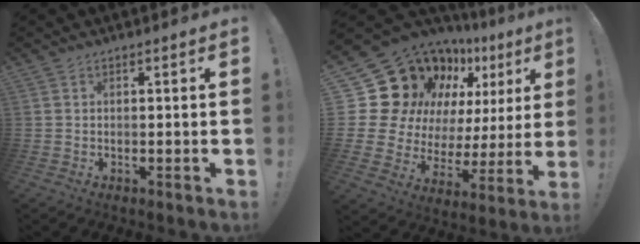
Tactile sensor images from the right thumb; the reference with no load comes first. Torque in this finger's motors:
{"motor_torque": [-0.40, 1.07, 0.03, 0.23, 0.06]}